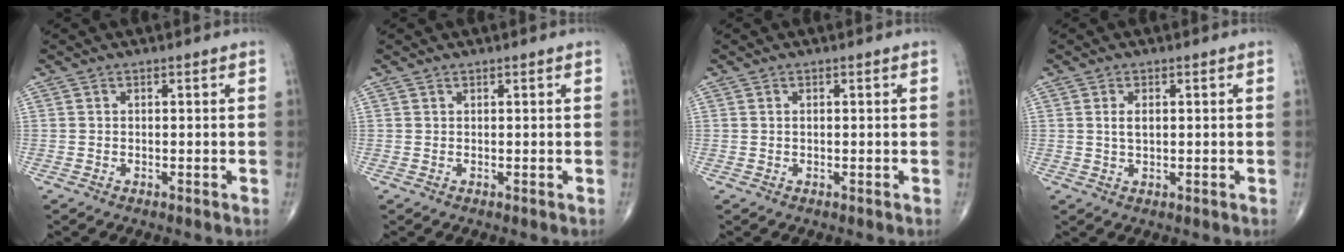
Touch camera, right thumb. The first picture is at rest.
{"total": 0.0}
{"total": 0.6, "force": [0.2, 0.3, 0.4], "torque": [-0.010, 0.004, 0.005]}
{"total": 2.6, "force": [0.6, 1.3, 2.2], "torque": [-0.040, -0.002, 0.014]}